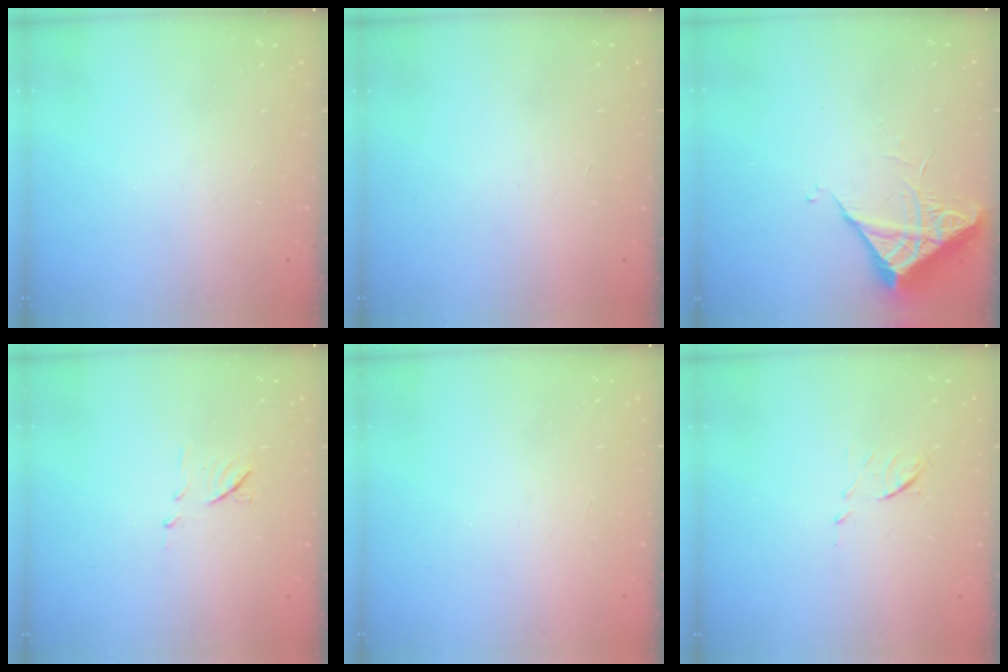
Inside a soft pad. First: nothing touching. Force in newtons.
{"total": 1.5, "press": 1.5, "slide": 0.1}
{"total": 5.8, "press": 5.8, "slide": 0.2}
{"total": 7.0, "press": 7.0, "slide": 0.6}
{"total": 1.6, "press": 1.6, "slide": 0.1}
{"total": 5.8, "press": 5.8, "slide": 0.8}